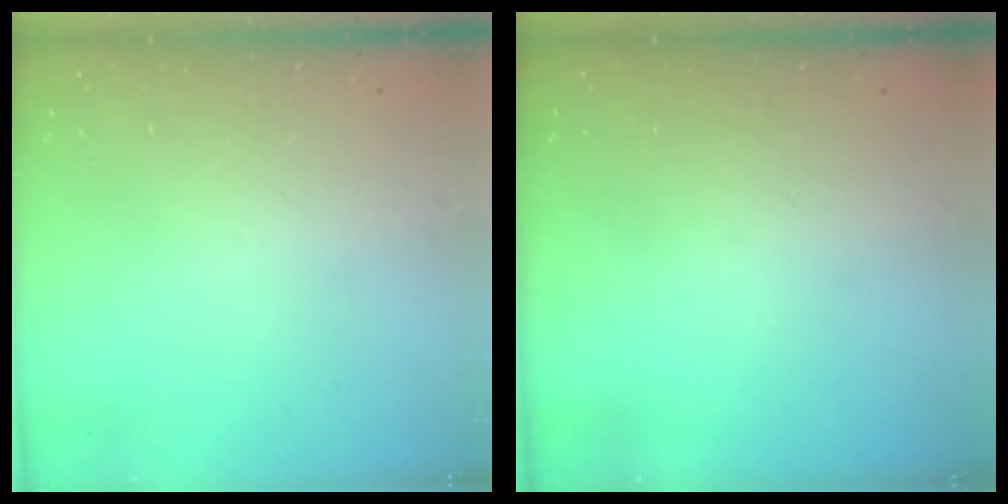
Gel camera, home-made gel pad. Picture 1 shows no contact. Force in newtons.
{"total": 0.0}